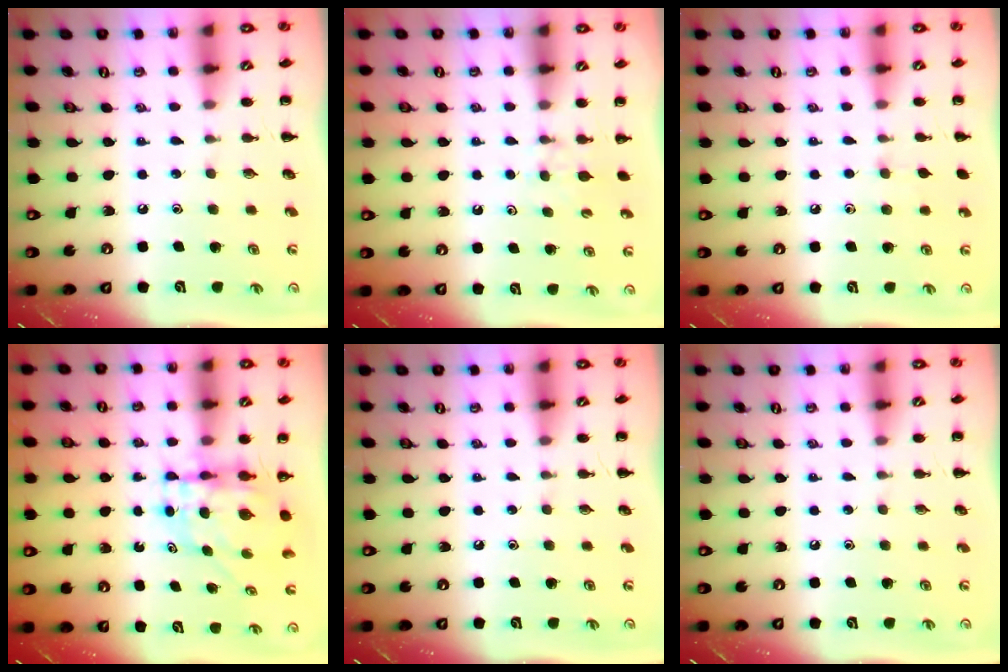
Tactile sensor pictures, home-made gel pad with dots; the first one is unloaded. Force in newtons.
{"total": 4.3, "press": 4.1, "slide": 1.4}
{"total": 4.4, "press": 4.0, "slide": 1.7}
{"total": 5.5, "press": 5.4, "slide": 0.8}
{"total": 0.0}
{"total": 0.0}